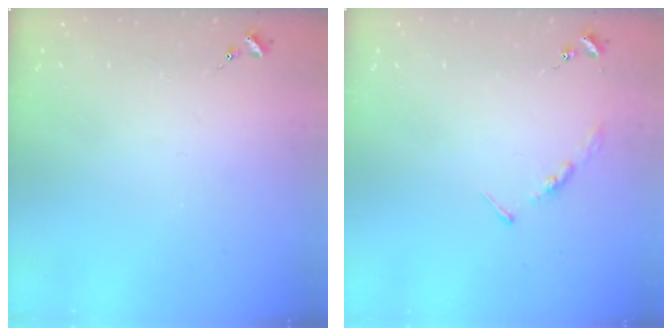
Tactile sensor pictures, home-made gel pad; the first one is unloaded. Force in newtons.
{"total": 3.5, "press": 3.5, "slide": 0.4}